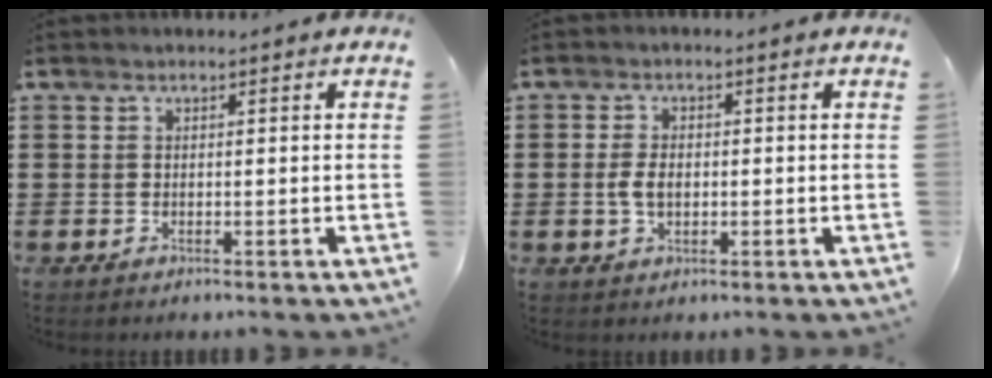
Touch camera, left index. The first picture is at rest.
{"total": 3.2, "force": [-0.4, 1.8, 2.5], "torque": [-0.065, -0.002, -0.012]}